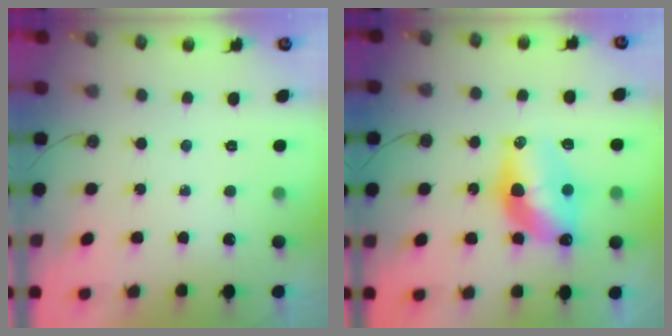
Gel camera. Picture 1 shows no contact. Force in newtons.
{"total": 12.3, "press": 12.3, "slide": 1.1}